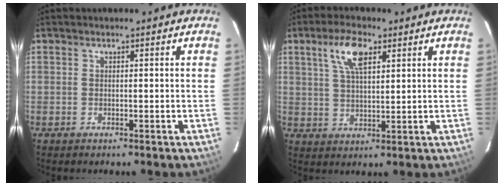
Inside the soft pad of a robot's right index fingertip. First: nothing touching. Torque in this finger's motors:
{"motor_torque": [0.76, 0.53, 0.17, 0.06]}